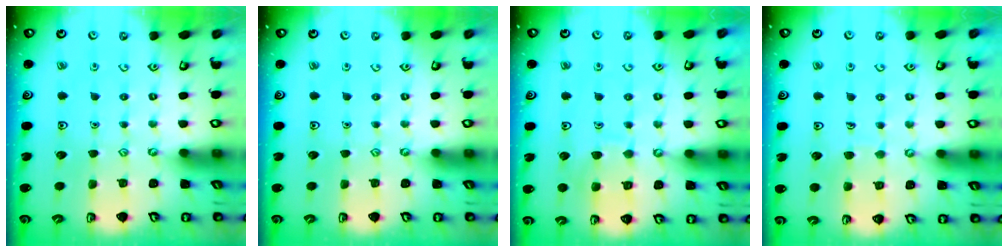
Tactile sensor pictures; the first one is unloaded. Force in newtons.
{"total": 0.0}
{"total": 7.3, "press": 7.2, "slide": 0.8}
{"total": 3.7, "press": 3.7, "slide": 0.3}